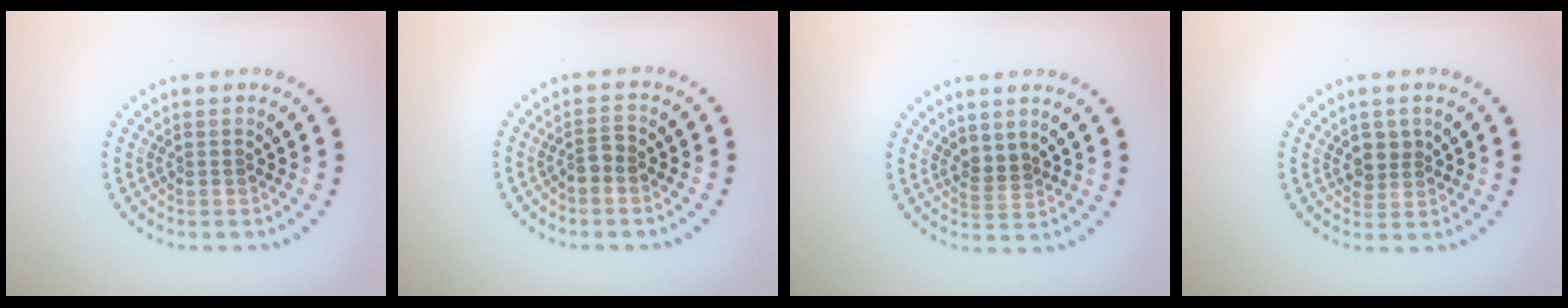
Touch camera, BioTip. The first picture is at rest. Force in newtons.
{"total": 1.4, "press": 1.4, "slide": 0.5}
{"total": 1.3, "press": 1.0, "slide": 0.8}
{"total": 2.0, "press": 1.7, "slide": 1.0}